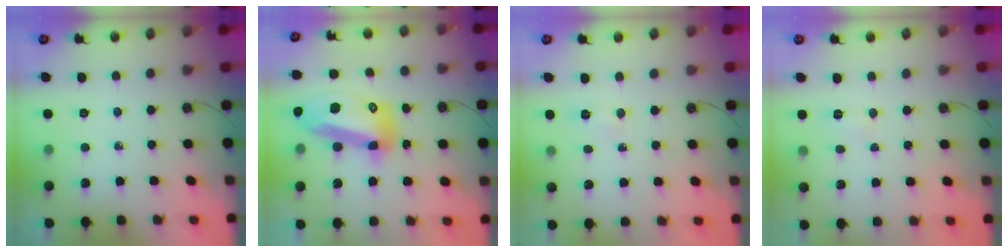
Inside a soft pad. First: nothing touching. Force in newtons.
{"total": 17.9, "press": 17.8, "slide": 2.1}
{"total": 2.9, "press": 2.7, "slide": 1.0}
{"total": 3.7, "press": 3.7, "slide": 0.5}